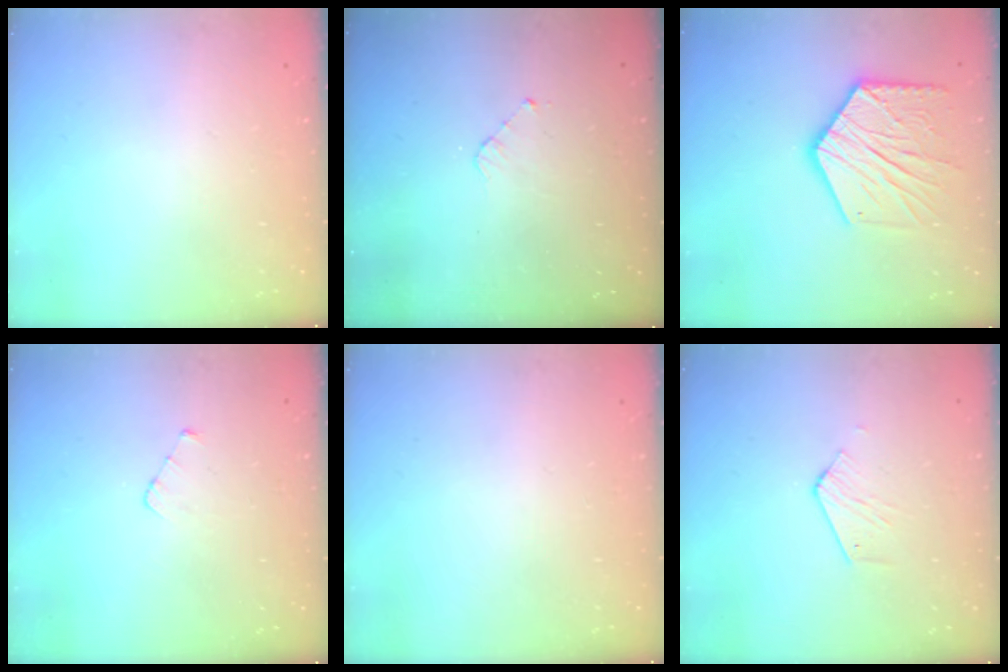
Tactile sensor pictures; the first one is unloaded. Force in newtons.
{"total": 2.8, "press": 2.8, "slide": 0.2}
{"total": 17.0, "press": 17.0, "slide": 1.5}
{"total": 2.4, "press": 2.4, "slide": 0.3}
{"total": 0.0}
{"total": 3.5, "press": 3.5, "slide": 0.2}